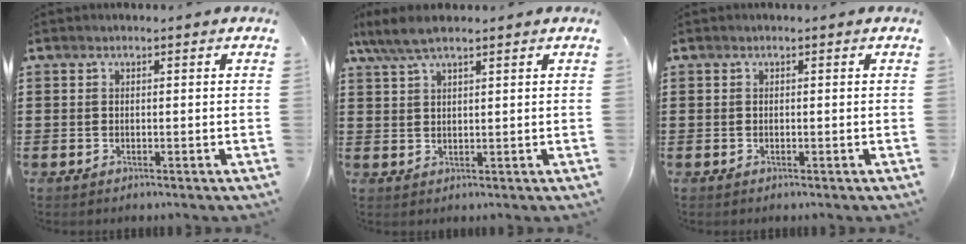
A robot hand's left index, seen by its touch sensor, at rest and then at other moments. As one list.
[{"total": 4.9, "force": [3.6, 0.8, 3.3], "torque": [-0.069, 0.001, 0.067]}, {"total": 0.0}]